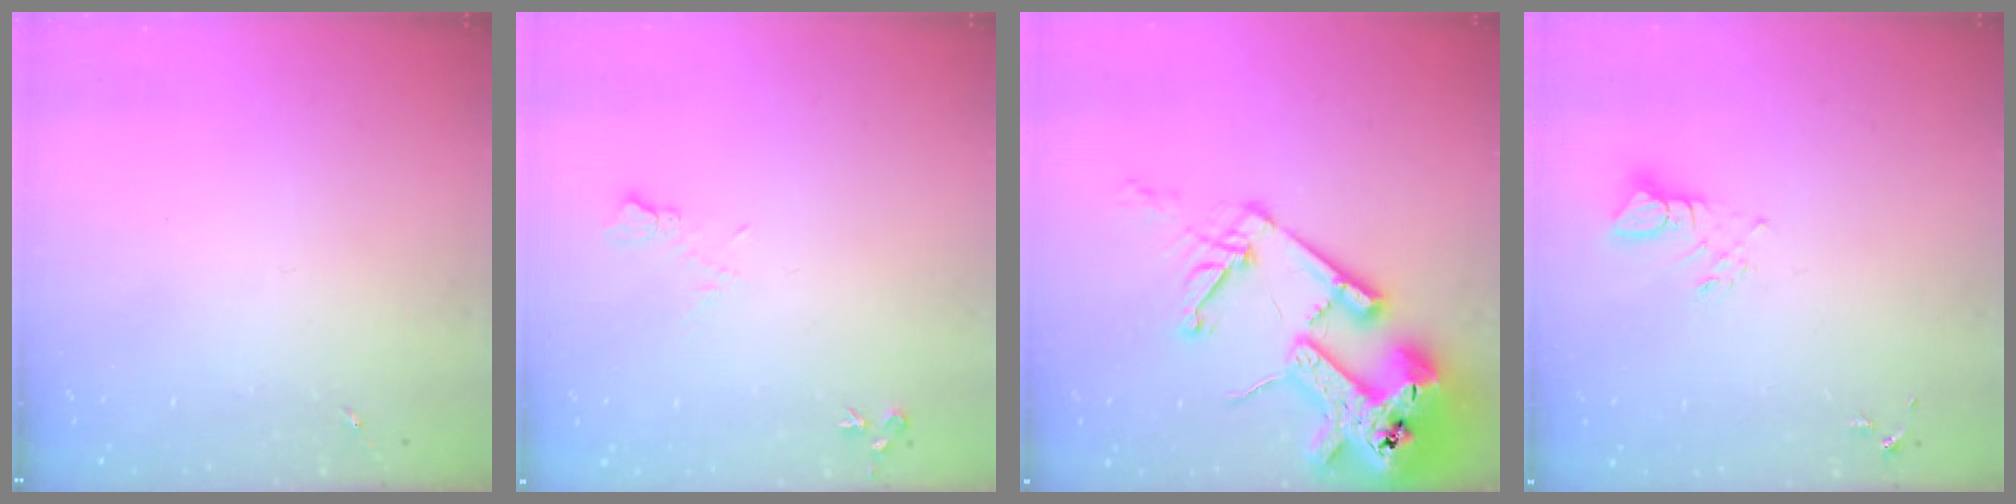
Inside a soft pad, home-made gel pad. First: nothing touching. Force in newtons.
{"total": 7.6, "press": 7.6, "slide": 0.8}
{"total": 21.7, "press": 21.5, "slide": 2.7}
{"total": 3.8, "press": 3.8, "slide": 0.3}